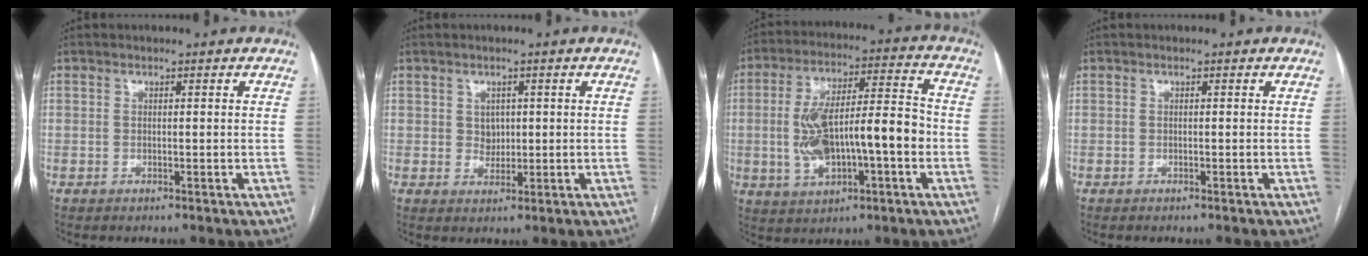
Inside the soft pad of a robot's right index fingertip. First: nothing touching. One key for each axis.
{"total": 2.5, "fx": 0.6, "fy": 2.1, "fz": 1.3, "tx": -0.018, "ty": 0.000, "tz": 0.013}
{"total": 15.4, "fx": -2.2, "fy": 4.6, "fz": 14.5, "tx": -0.264, "ty": 0.028, "tz": -0.028}
{"total": 0.0}